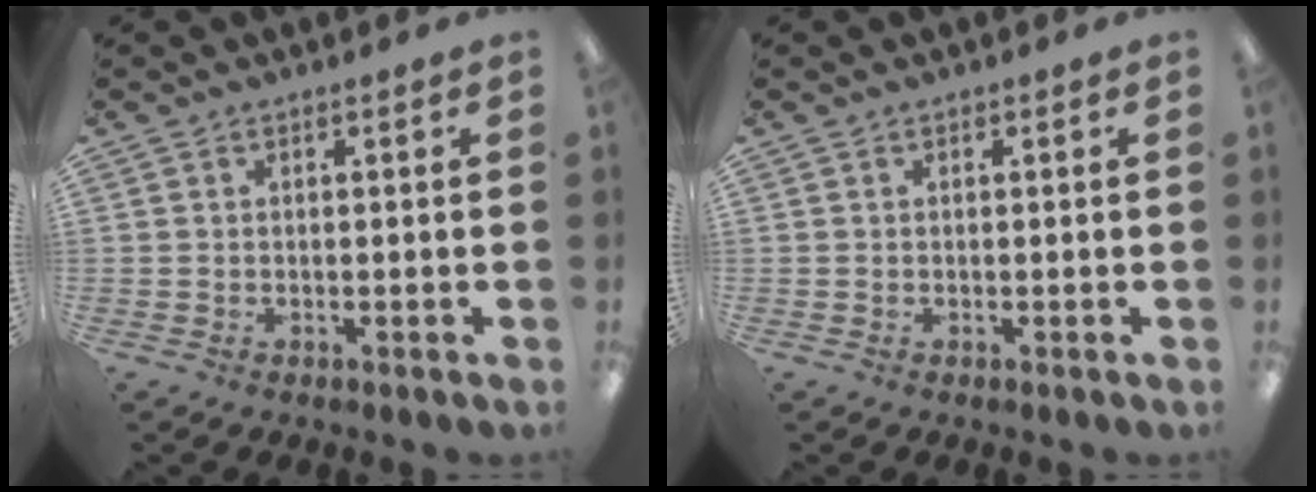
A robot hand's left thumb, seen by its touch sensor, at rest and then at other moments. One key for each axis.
{"total": 0.0}